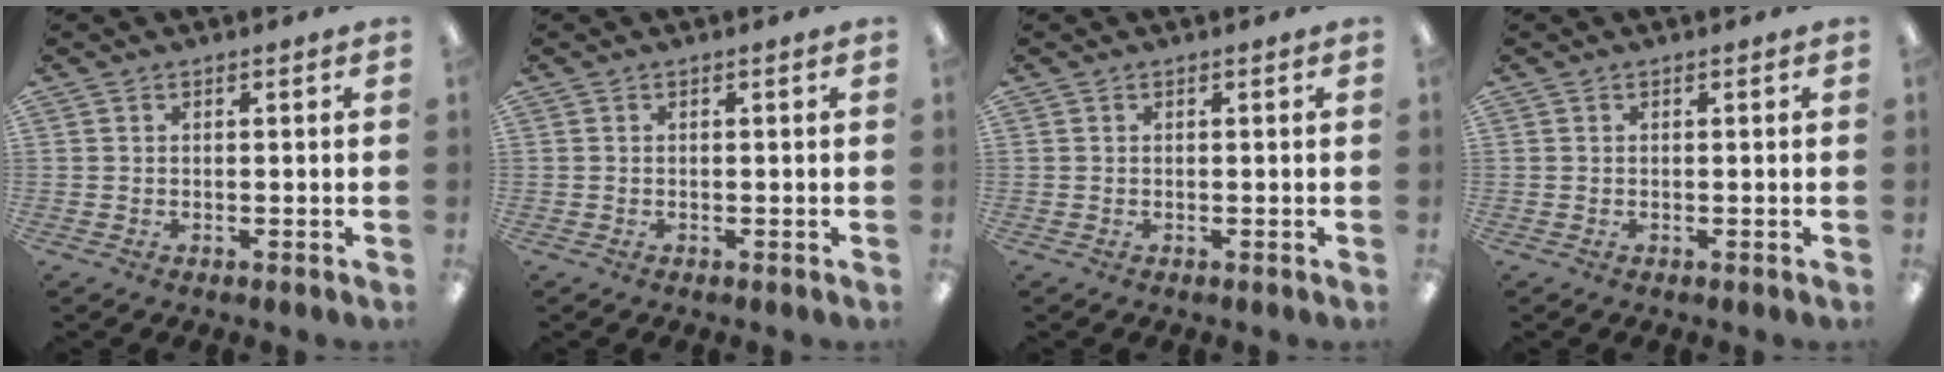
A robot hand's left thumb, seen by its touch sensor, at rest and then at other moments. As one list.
[{"total": 0.0}, {"total": 0.0}, {"total": 0.0}]